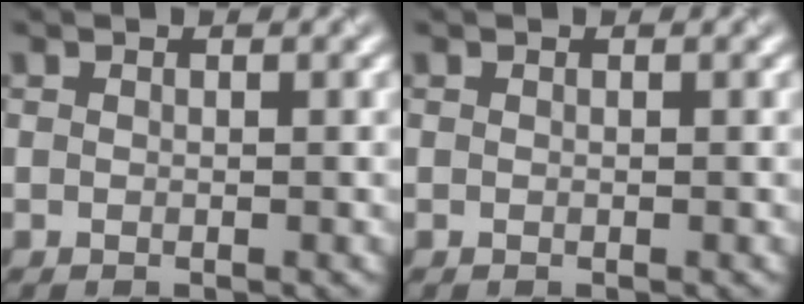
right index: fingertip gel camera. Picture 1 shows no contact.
{"total": 0.0}